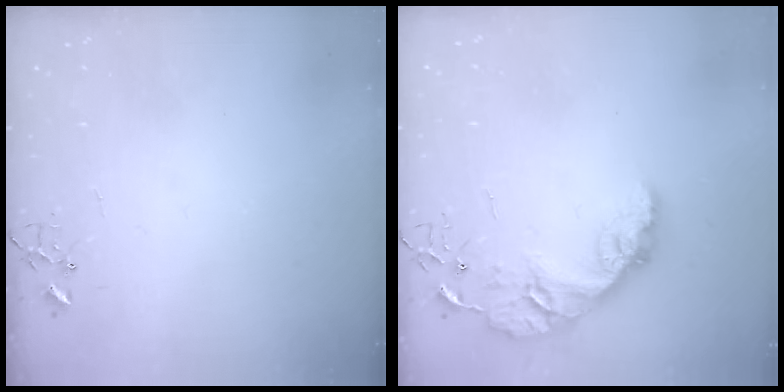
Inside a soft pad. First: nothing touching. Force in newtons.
{"total": 14.5, "press": 14.5, "slide": 1.0}